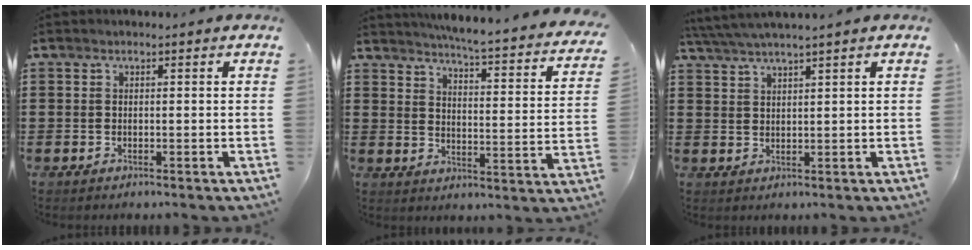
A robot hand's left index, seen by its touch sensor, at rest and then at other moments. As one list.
[{"total": 4.4, "force": [4.0, -0.6, 1.6], "torque": [-0.046, -0.042, 0.058]}, {"total": 3.1, "force": [2.8, -0.6, 1.2], "torque": [-0.031, -0.005, 0.051]}]